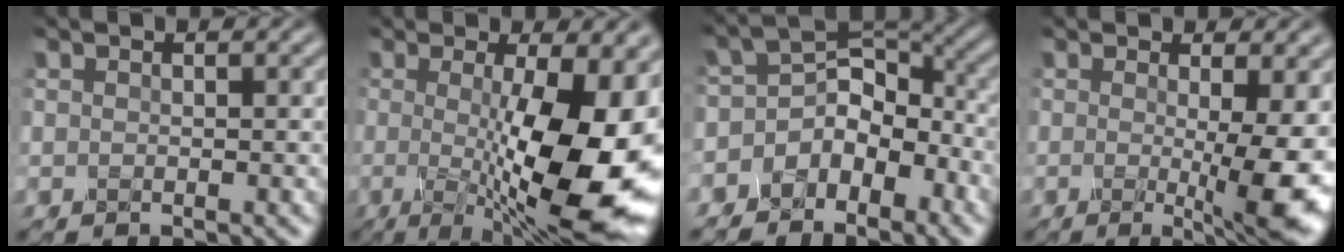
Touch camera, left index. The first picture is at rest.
{"total": 12.8, "force": [-1.2, 2.7, 12.5], "torque": [-0.161, -0.018, -0.019]}
{"total": 5.2, "force": [-3.3, 3.4, 2.0], "torque": [0.003, 0.019, -0.066]}
{"total": 6.1, "force": [-0.4, 0.9, 6.0], "torque": [-0.086, -0.013, -0.005]}